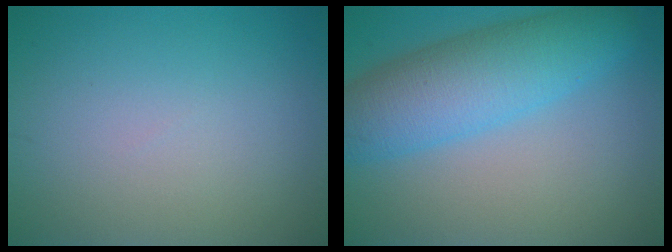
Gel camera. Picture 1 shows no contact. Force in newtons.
{"total": 7.7, "press": 7.7, "slide": 0.2}